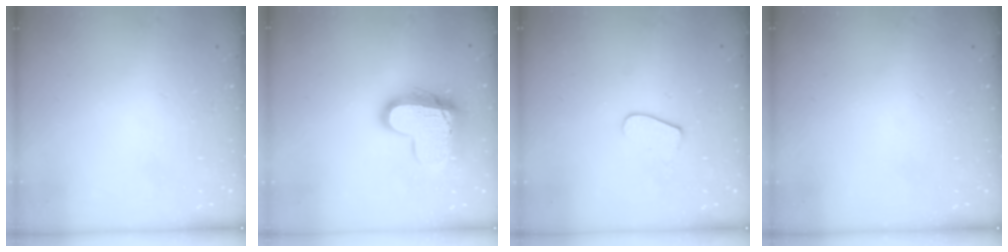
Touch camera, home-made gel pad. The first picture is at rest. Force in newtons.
{"total": 14.9, "press": 14.9, "slide": 1.4}
{"total": 6.7, "press": 6.7, "slide": 0.6}
{"total": 0.0}